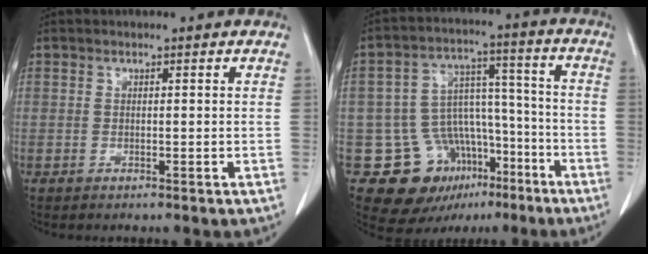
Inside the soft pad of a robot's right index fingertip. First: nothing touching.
{"total": 15.5, "force": [-7.5, 12.2, 6.2], "torque": [-0.099, 0.070, -0.098]}